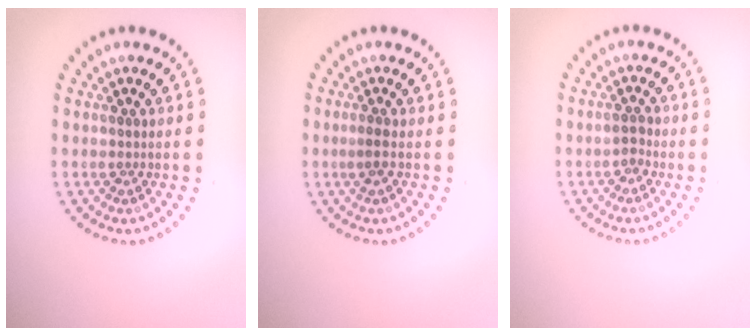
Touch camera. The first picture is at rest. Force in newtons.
{"total": 1.0, "press": 0.8, "slide": 0.5}
{"total": 1.1, "press": 1.0, "slide": 0.3}